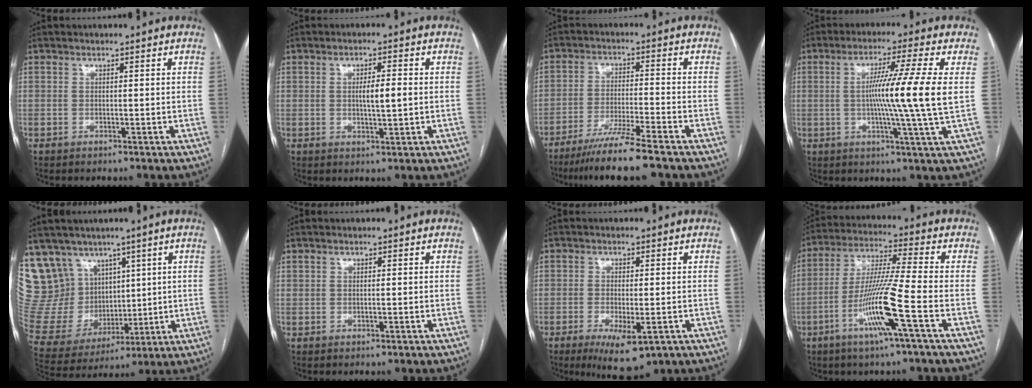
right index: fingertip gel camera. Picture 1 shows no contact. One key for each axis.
{"total": 3.9, "fx": 0.0, "fy": 0.6, "fz": 3.9, "tx": -0.063, "ty": 0.000, "tz": 0.001}
{"total": 9.2, "fx": -7.4, "fy": -1.0, "fz": 5.5, "tx": -0.086, "ty": -0.030, "tz": -0.128}
{"total": 11.6, "fx": 0.5, "fy": -2.4, "fz": 11.4, "tx": -0.192, "ty": -0.010, "tz": 0.005}
{"total": 16.1, "fx": 10.1, "fy": 11.5, "fz": 4.8, "tx": -0.112, "ty": 0.056, "tz": 0.222}
{"total": 0.0}
{"total": 7.3, "fx": -3.5, "fy": 2.1, "fz": 6.0, "tx": -0.093, "ty": -0.016, "tz": -0.046}
{"total": 12.4, "fx": -4.9, "fy": -1.3, "fz": 11.3, "tx": -0.224, "ty": -0.011, "tz": -0.097}